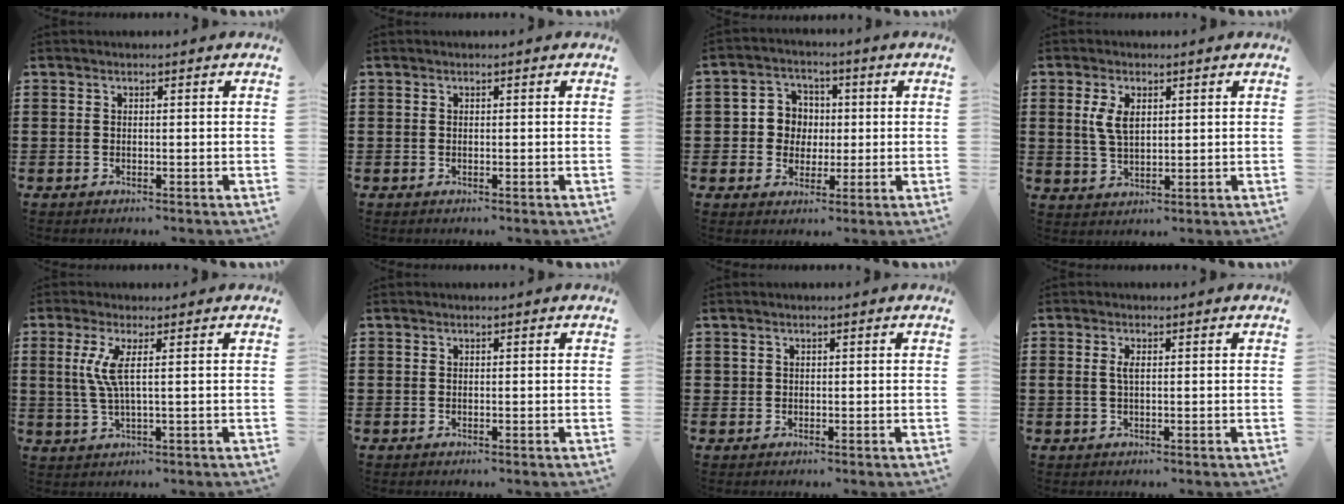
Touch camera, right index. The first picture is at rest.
{"total": 0.0}
{"total": 4.7, "force": [0.1, 4.6, 1.1], "torque": [-0.038, 0.018, 0.001]}
{"total": 4.2, "force": [1.3, 1.7, 3.6], "torque": [-0.079, 0.003, 0.022]}
{"total": 4.7, "force": [1.0, -0.5, 4.6], "torque": [-0.105, -0.016, 0.010]}
{"total": 0.0}
{"total": 0.8, "force": [0.4, 0.7, 0.1], "torque": [-0.003, 0.003, 0.008]}
{"total": 1.7, "force": [0.3, 0.6, 1.5], "torque": [-0.031, 0.005, 0.002]}